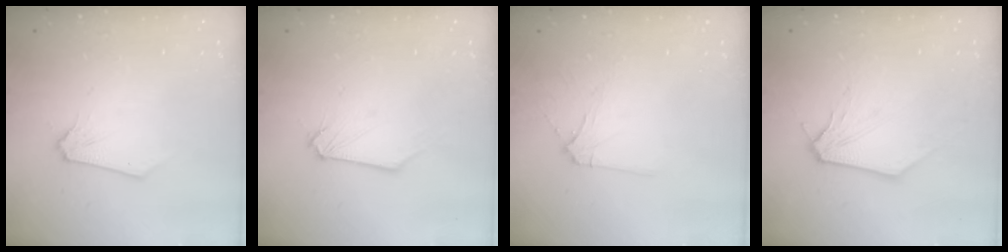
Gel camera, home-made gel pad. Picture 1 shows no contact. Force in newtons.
{"total": 0.9, "press": 0.9, "slide": 0.2}
{"total": 4.3, "press": 4.3, "slide": 0.6}
{"total": 3.8, "press": 3.8, "slide": 0.6}